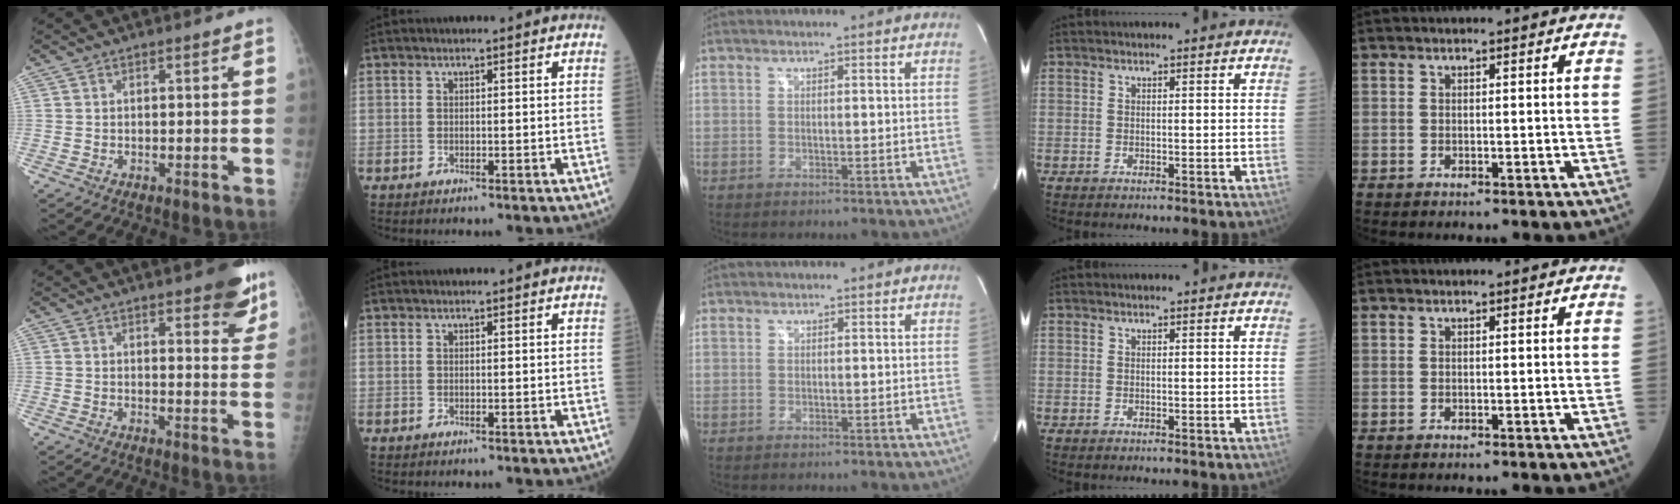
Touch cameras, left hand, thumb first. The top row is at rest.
{"thumb": {"total": 8.5, "force": [5.7, 2.7, 5.6], "torque": [-0.040, -0.030, 0.068]}, "middle": {"total": 0.8, "force": [0.7, 0.5, -0.1], "torque": [0.003, 0.001, 0.010]}}